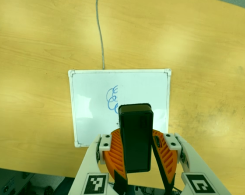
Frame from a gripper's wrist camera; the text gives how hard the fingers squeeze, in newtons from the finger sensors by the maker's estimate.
{"total": 7.6, "left": 8.7, "right": 6.4}